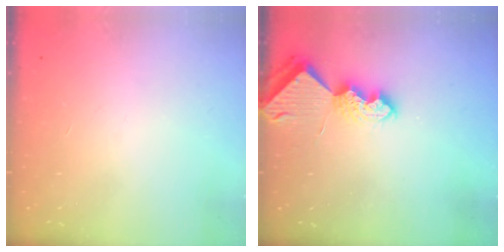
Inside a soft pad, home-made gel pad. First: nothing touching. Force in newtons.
{"total": 7.2, "press": 7.1, "slide": 0.7}